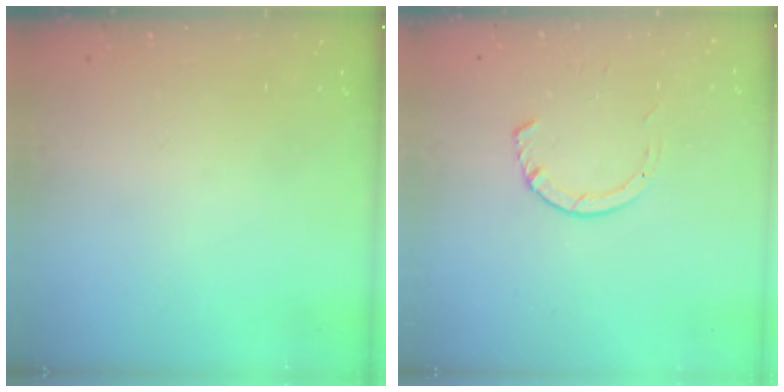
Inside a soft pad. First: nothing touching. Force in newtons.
{"total": 3.6, "press": 3.6, "slide": 0.5}